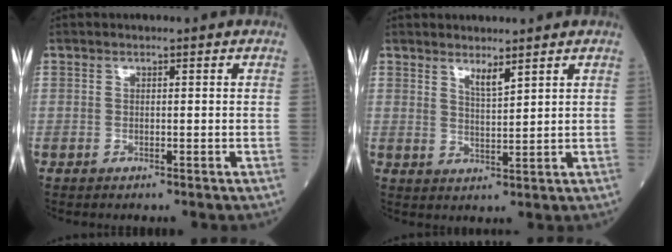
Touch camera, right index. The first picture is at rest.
{"total": 2.5, "force": [2.1, 0.1, 1.5], "torque": [-0.032, -0.012, 0.041]}